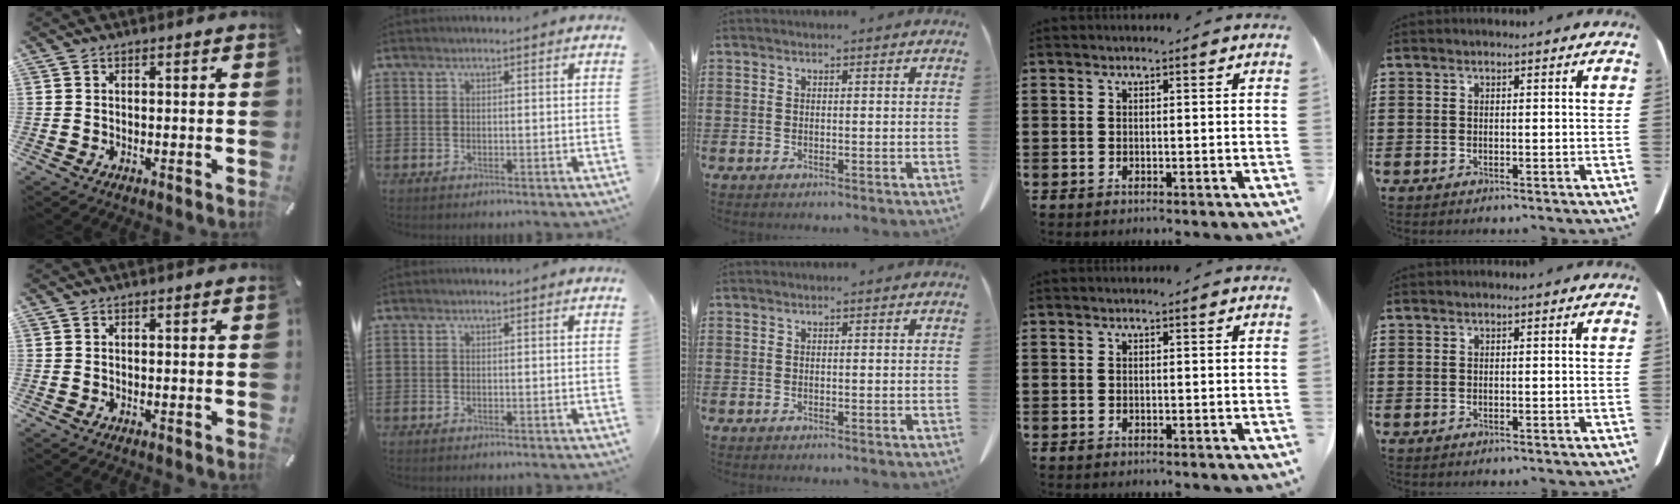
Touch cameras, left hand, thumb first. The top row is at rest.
{}